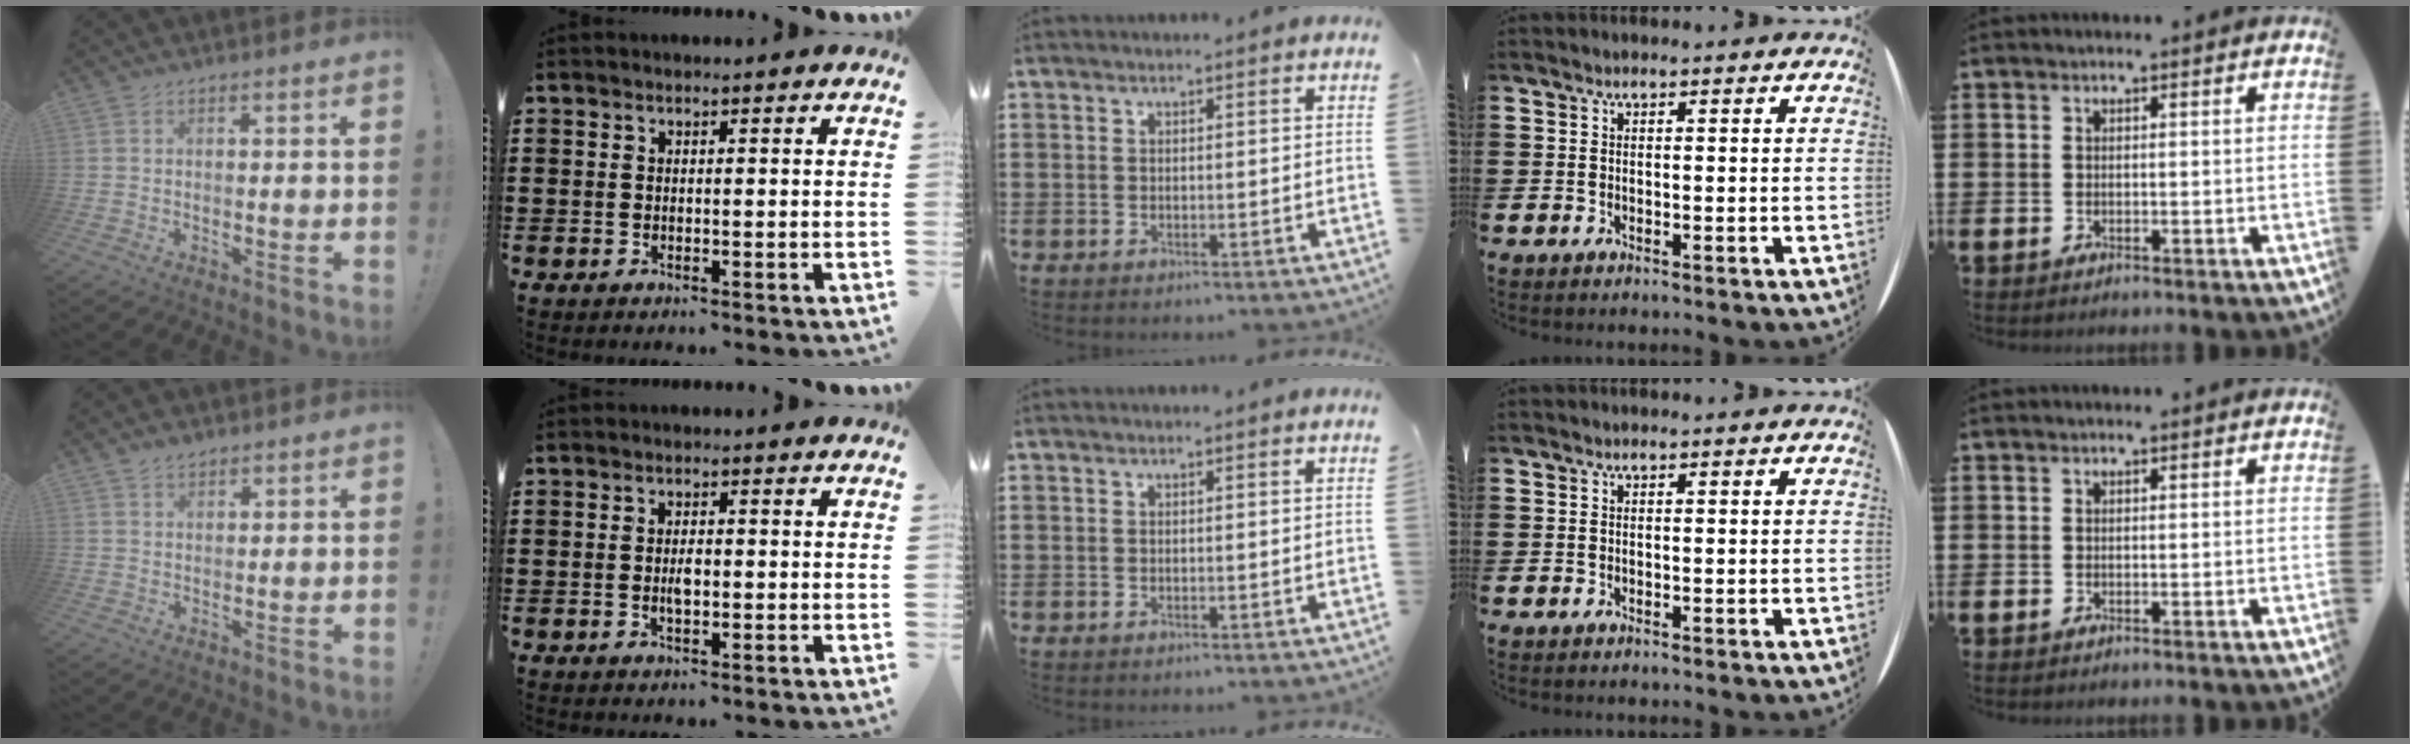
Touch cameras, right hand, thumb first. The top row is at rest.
{"thumb": {"total": 2.4, "force": [2.0, 1.2, 0.6], "torque": [-0.004, -0.013, 0.035]}, "index": {"total": 2.3, "force": [-0.2, 1.0, 2.1], "torque": [-0.040, 0.001, -0.004]}}